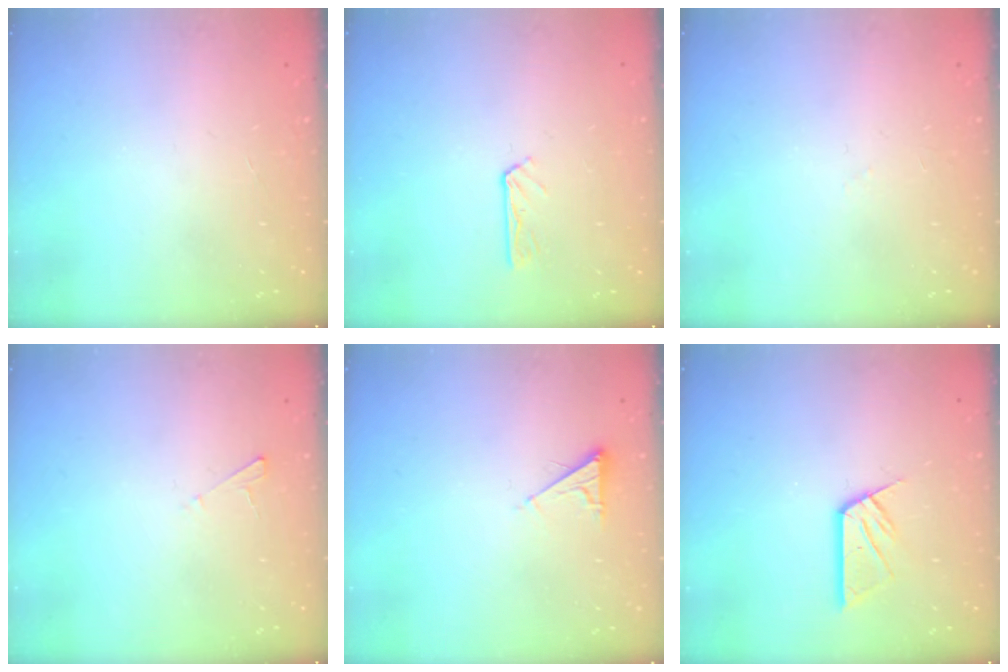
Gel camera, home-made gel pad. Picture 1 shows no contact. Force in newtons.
{"total": 2.6, "press": 2.6, "slide": 0.2}
{"total": 2.6, "press": 2.5, "slide": 0.5}
{"total": 2.0, "press": 2.0, "slide": 0.2}
{"total": 3.5, "press": 3.5, "slide": 0.5}
{"total": 8.1, "press": 8.0, "slide": 0.6}